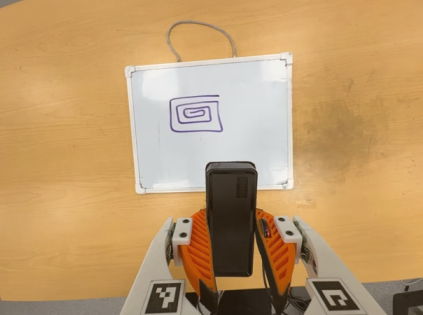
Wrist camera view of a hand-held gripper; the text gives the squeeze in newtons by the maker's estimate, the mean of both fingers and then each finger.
{"total": 5.7, "left": 4.2, "right": 7.3}